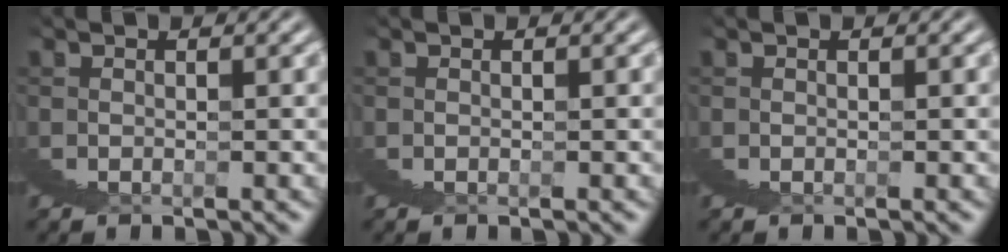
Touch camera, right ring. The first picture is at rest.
{"total": 0.0}
{"total": 0.0}